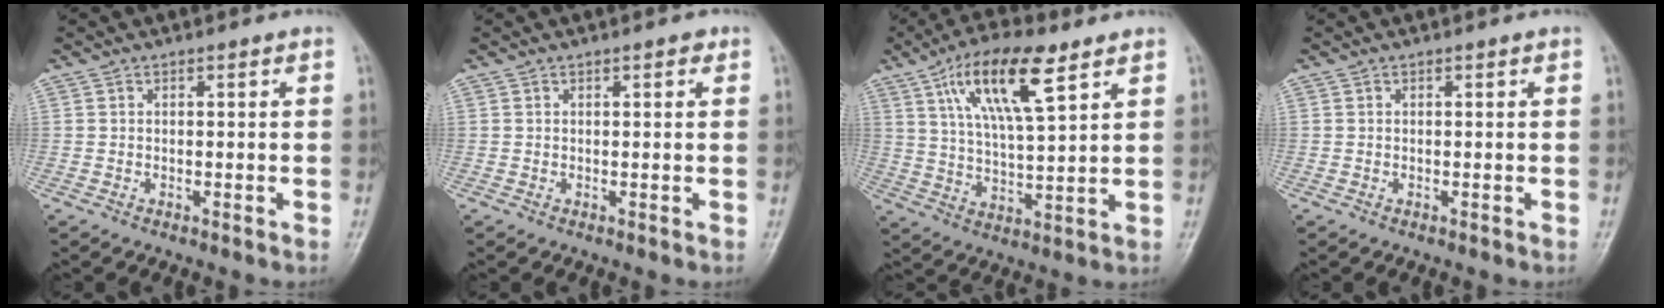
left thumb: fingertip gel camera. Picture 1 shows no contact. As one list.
[{"total": 1.4, "force": [0.6, 0.8, 0.9], "torque": [-0.003, 0.000, 0.007]}, {"total": 14.9, "force": [7.5, 5.1, 11.9], "torque": [-0.194, -0.019, 0.136]}, {"total": 0.0}]